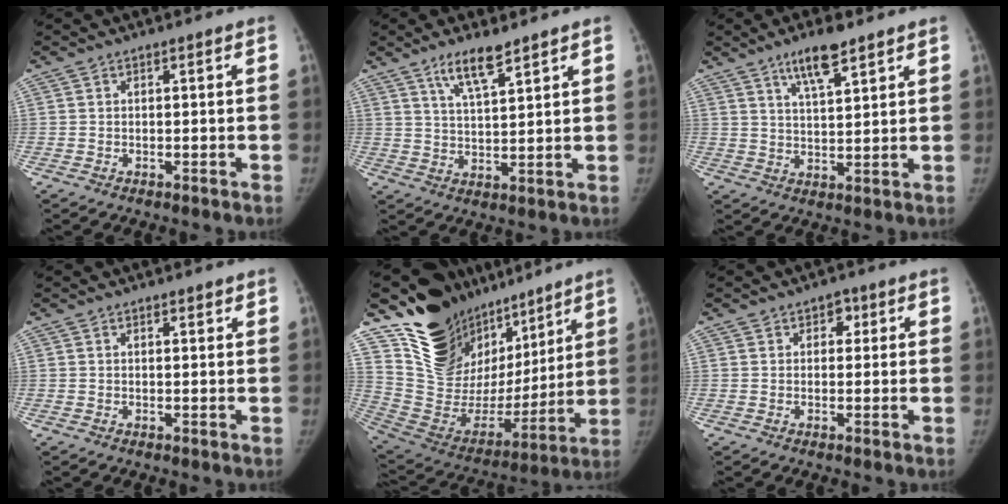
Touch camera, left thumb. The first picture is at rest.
{"total": 7.0, "force": [4.9, 1.6, 4.7], "torque": [-0.078, -0.030, 0.093]}
{"total": 7.6, "force": [5.1, 1.9, 5.3], "torque": [-0.085, -0.028, 0.092]}
{"total": 1.3, "force": [1.0, 0.5, 0.6], "torque": [-0.005, -0.006, 0.014]}
{"total": 26.8, "force": [18.9, 15.3, 11.2], "torque": [-0.143, -0.076, 0.327]}
{"total": 2.5, "force": [1.0, 2.0, 1.2], "torque": [0.006, 0.000, 0.007]}